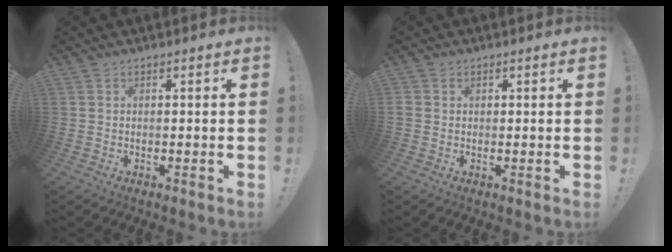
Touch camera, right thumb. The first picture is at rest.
{"total": 1.3, "force": [0.5, 1.1, 0.3], "torque": [-0.005, 0.002, 0.010]}